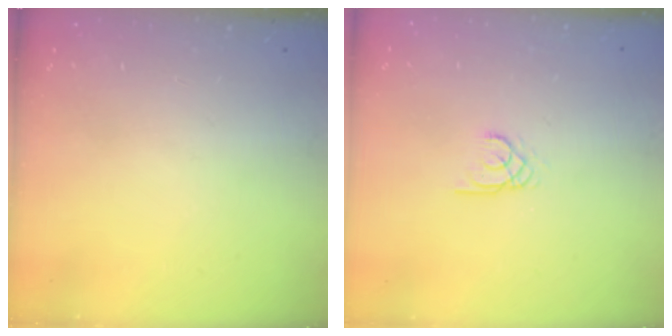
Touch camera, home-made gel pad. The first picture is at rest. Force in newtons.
{"total": 1.9, "press": 1.9, "slide": 0.0}